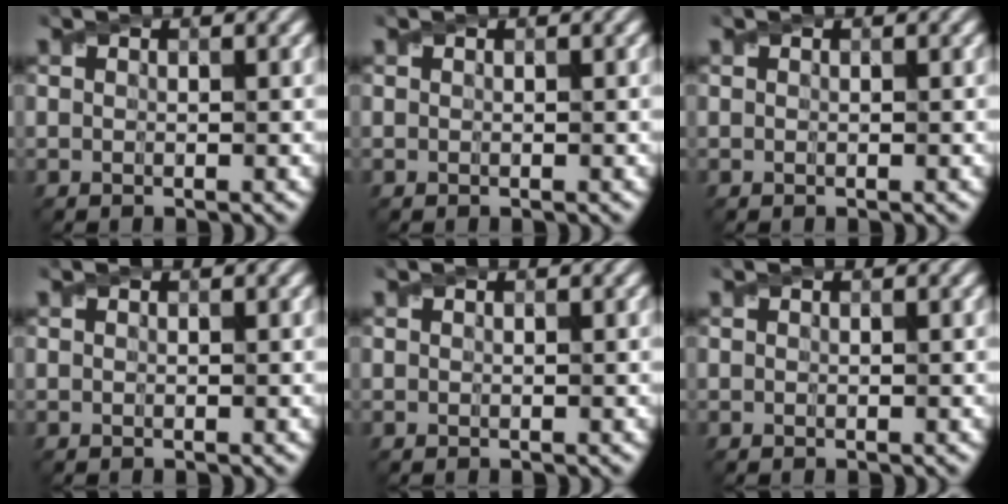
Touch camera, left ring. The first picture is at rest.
{"total": 0.0}
{"total": 0.0}
{"total": 0.0}
{"total": 0.0}
{"total": 0.0}